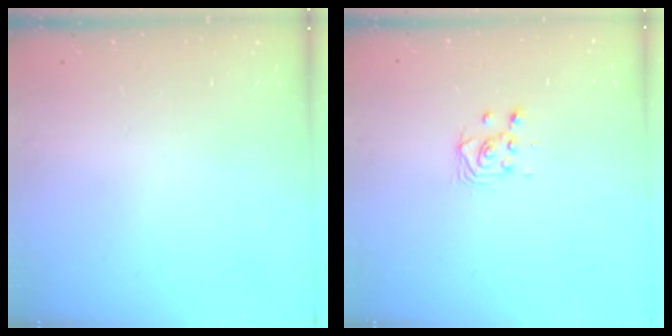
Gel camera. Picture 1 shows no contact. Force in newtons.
{"total": 3.3, "press": 3.2, "slide": 0.6}